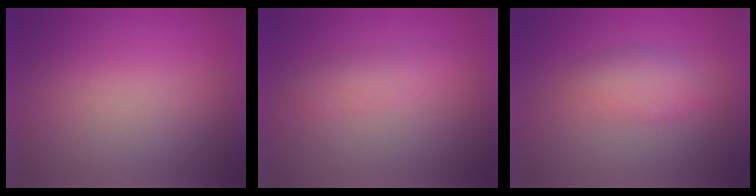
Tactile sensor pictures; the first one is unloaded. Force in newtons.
{"total": 2.4}
{"total": 3.9}